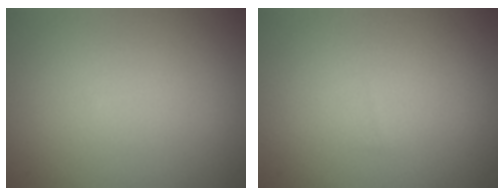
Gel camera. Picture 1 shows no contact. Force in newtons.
{"total": 0.0}